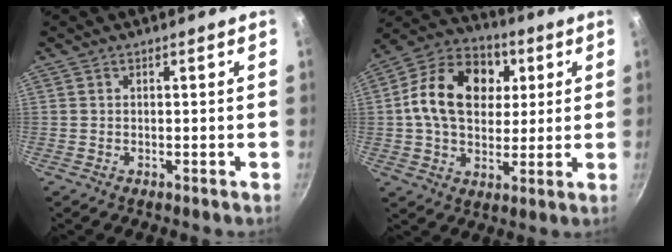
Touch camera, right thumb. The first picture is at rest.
{"total": 18.1, "force": [3.7, 13.3, 11.7], "torque": [-0.171, 0.016, 0.047]}